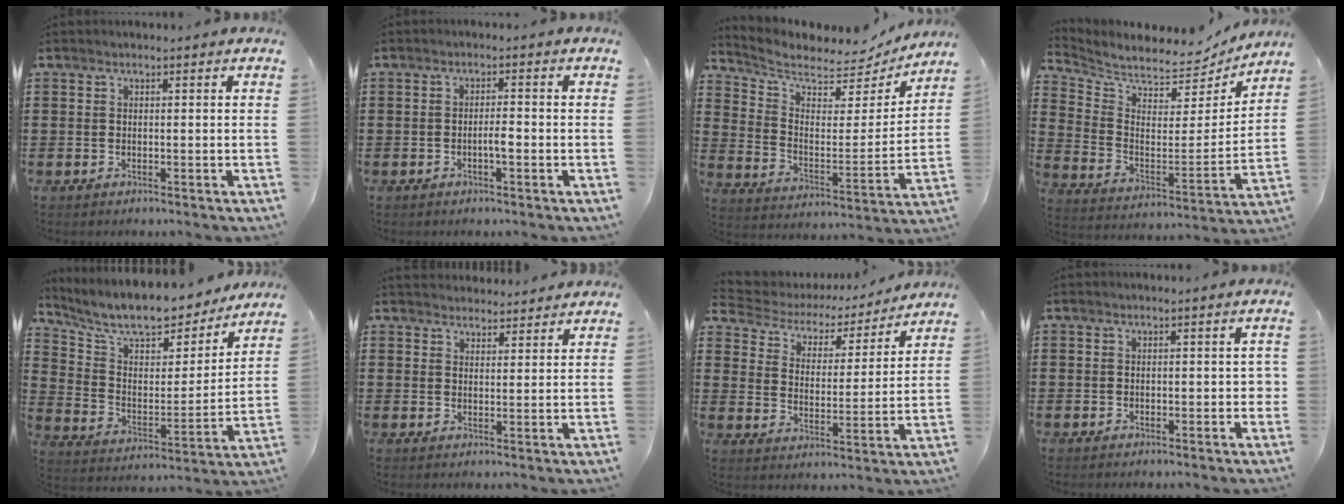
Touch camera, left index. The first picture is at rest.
{"total": 2.3, "force": [-0.7, 0.5, 2.1], "torque": [-0.040, 0.004, -0.014]}
{"total": 6.0, "force": [5.3, 2.1, 2.0], "torque": [-0.070, -0.037, 0.089]}
{"total": 5.7, "force": [5.5, 1.0, 0.7], "torque": [-0.049, -0.056, 0.093]}
{"total": 10.0, "force": [9.0, 2.1, 3.9], "torque": [-0.108, -0.060, 0.154]}
{"total": 2.7, "force": [2.7, 0.4, -0.3], "torque": [-0.002, -0.008, 0.052]}
{"total": 3.9, "force": [3.7, 1.3, 0.7], "torque": [-0.040, -0.027, 0.054]}
{"total": 1.8, "force": [-0.2, 0.8, 1.5], "torque": [-0.029, 0.005, -0.006]}